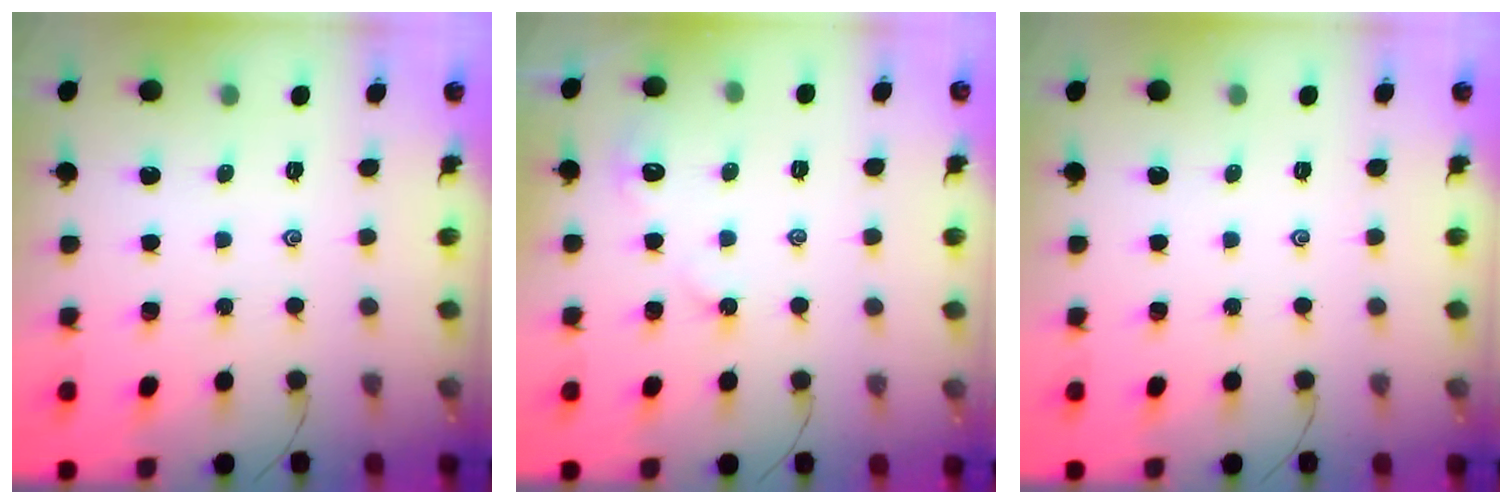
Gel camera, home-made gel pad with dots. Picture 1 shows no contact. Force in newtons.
{"total": 3.2, "press": 3.1, "slide": 0.7}
{"total": 0.0}